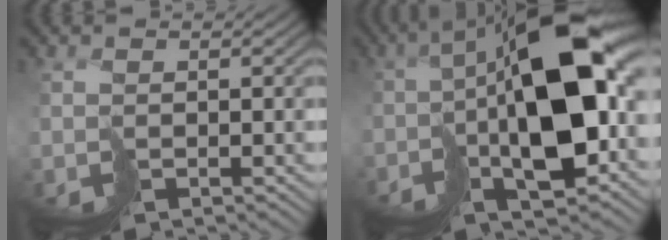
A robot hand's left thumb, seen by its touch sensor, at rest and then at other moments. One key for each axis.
{"total": 15.3, "fx": -1.4, "fy": 7.3, "fz": 13.3, "tx": -0.211, "ty": -0.001, "tz": -0.020}